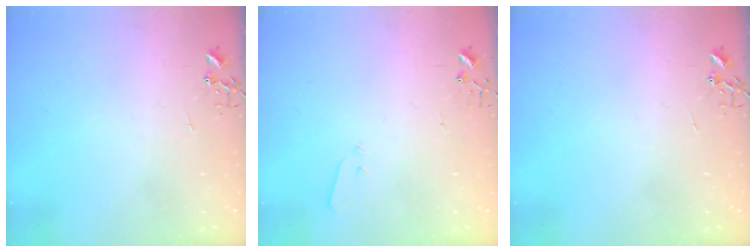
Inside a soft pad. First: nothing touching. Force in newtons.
{"total": 3.3, "press": 3.3, "slide": 0.4}
{"total": 0.0}